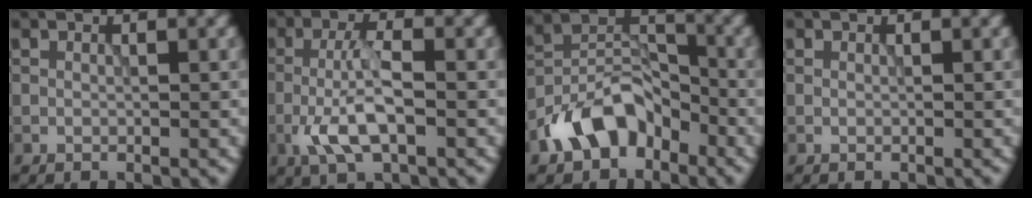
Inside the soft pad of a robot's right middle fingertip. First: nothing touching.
{"total": 4.7, "force": [-1.6, 1.4, 4.2], "torque": [-0.088, 0.004, -0.039]}
{"total": 6.7, "force": [-4.2, 4.0, 3.3], "torque": [-0.054, 0.006, -0.086]}
{"total": 0.0}